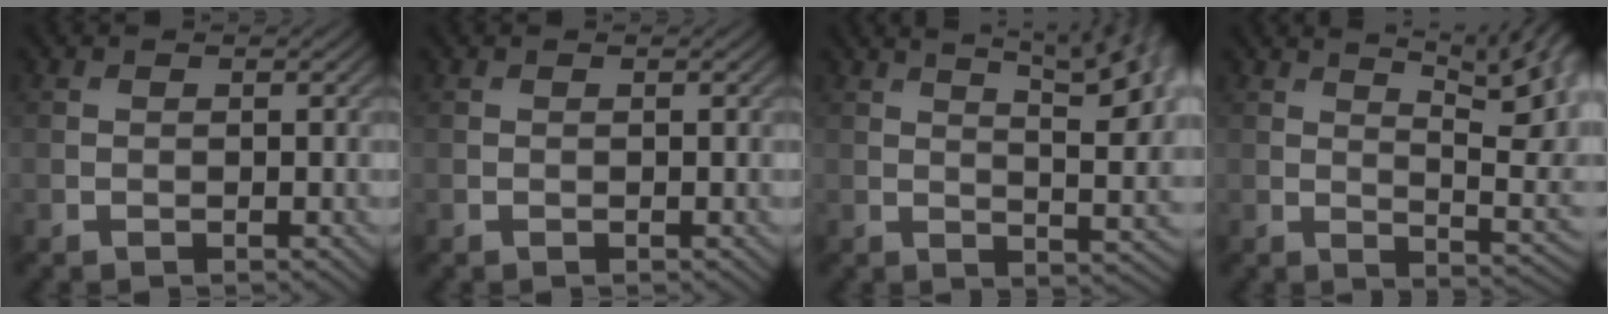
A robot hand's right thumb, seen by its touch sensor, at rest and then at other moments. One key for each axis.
{"total": 0.0}
{"total": 13.5, "fx": 6.4, "fy": 4.5, "fz": 11.0, "tx": -0.144, "ty": 0.030, "tz": 0.080}
{"total": 15.9, "fx": 7.3, "fy": 5.9, "fz": 12.9, "tx": -0.178, "ty": 0.040, "tz": 0.107}